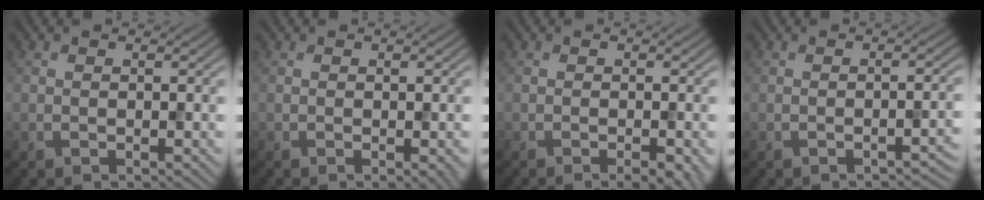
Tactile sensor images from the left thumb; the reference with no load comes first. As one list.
[{"total": 1.2, "force": [-0.3, 0.2, 1.2], "torque": [-0.013, -0.005, -0.004]}, {"total": 2.9, "force": [-1.5, 0.5, 2.4], "torque": [-0.028, 0.003, -0.021]}, {"total": 2.3, "force": [-1.4, 0.5, 1.8], "torque": [-0.021, 0.004, -0.024]}]